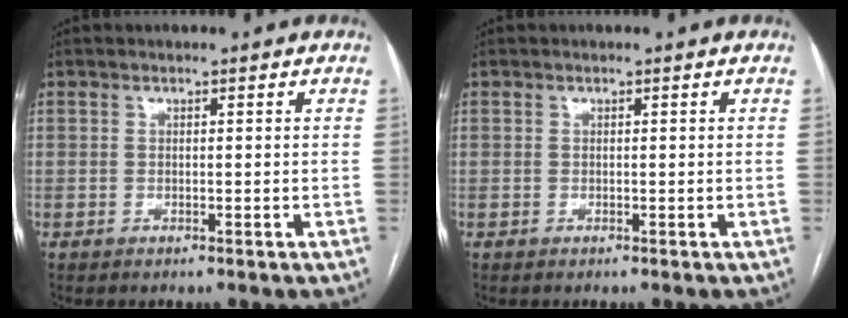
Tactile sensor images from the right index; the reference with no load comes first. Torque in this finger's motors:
{"motor_torque": [0.00, 0.00, 0.00, 0.00]}